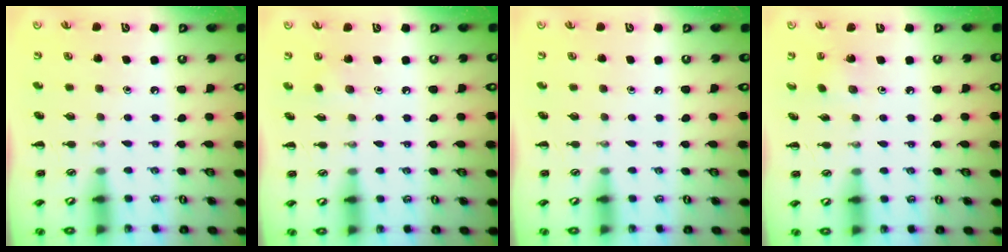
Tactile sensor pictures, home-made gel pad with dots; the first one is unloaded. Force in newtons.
{"total": 2.4, "press": 2.3, "slide": 0.8}
{"total": 0.0}
{"total": 1.9, "press": 1.8, "slide": 0.7}